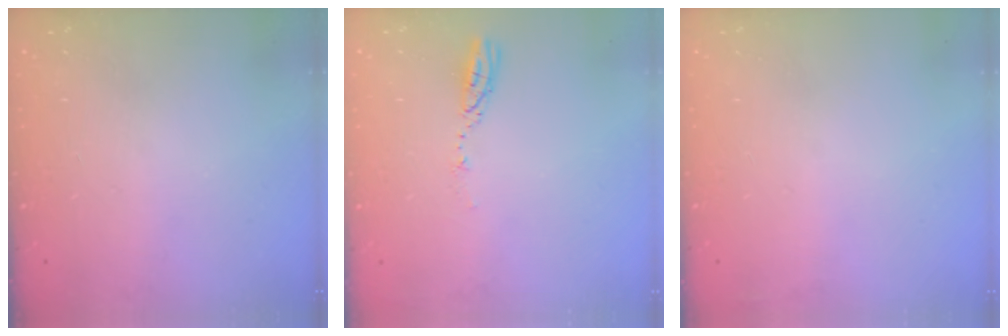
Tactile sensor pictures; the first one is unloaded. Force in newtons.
{"total": 3.8, "press": 3.8, "slide": 0.4}
{"total": 2.9, "press": 2.4, "slide": 1.6}